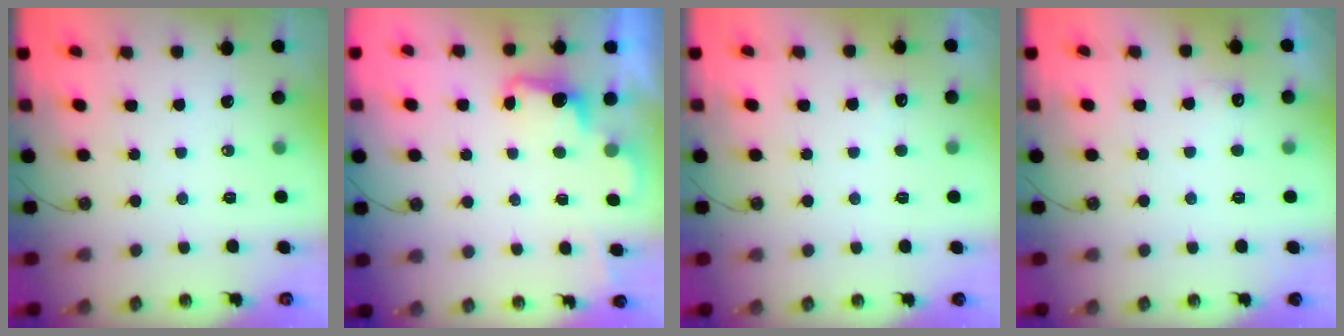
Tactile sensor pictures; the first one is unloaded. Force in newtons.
{"total": 2.2, "press": 2.0, "slide": 1.0}
{"total": 2.9, "press": 2.7, "slide": 1.1}
{"total": 6.0, "press": 5.9, "slide": 1.3}